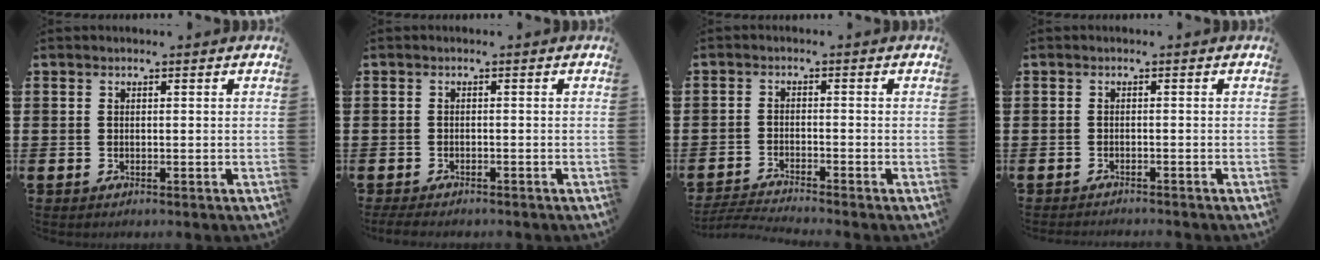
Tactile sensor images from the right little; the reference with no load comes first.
{"total": 1.0, "force": [-0.8, 0.3, 0.5], "torque": [-0.011, 0.002, -0.016]}
{"total": 2.3, "force": [-2.2, -0.2, 0.8], "torque": [-0.012, 0.000, -0.044]}
{"total": 0.8, "force": [-0.8, -0.1, 0.0], "torque": [0.000, 0.000, -0.017]}